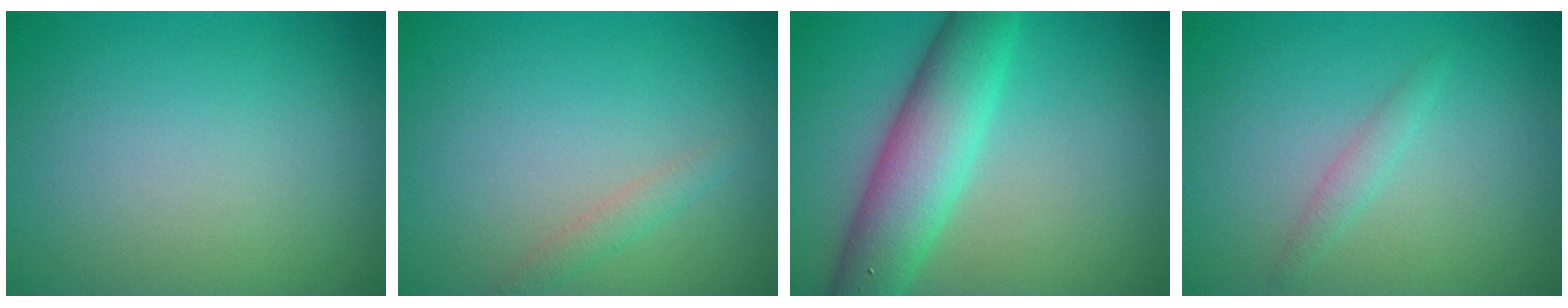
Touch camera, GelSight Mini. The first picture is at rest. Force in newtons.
{"total": 1.3, "press": 1.3, "slide": 0.2}
{"total": 6.8, "press": 6.8, "slide": 0.2}
{"total": 1.2, "press": 1.2, "slide": 0.0}